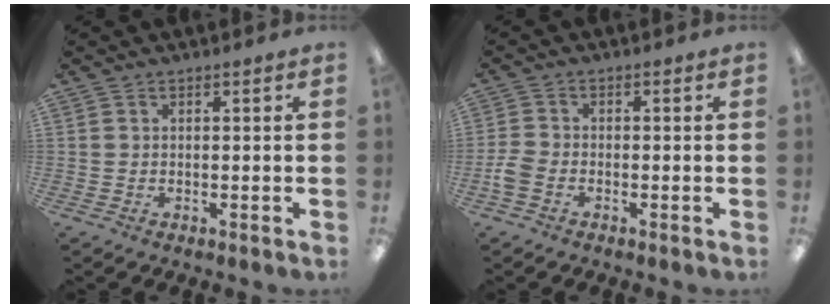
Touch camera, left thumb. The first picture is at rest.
{"total": 3.6, "force": [-1.6, 2.3, 2.3], "torque": [-0.050, 0.004, -0.031]}